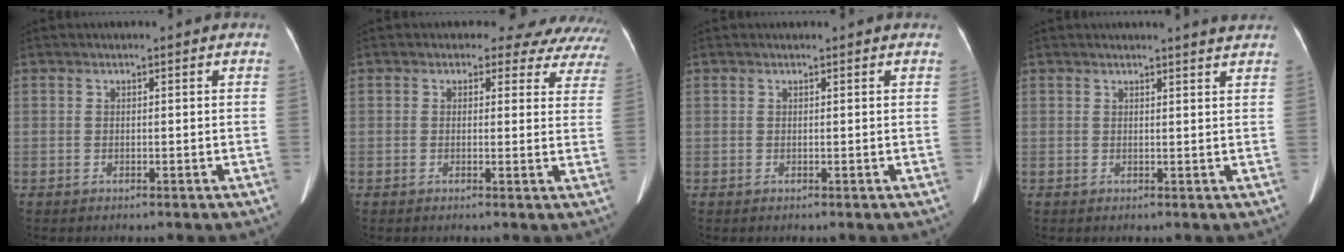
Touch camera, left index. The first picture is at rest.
{"total": 12.5, "force": [11.2, 5.2, 1.8], "torque": [0.017, -0.019, 0.084]}
{"total": 0.5, "force": [0.5, 0.2, 0.1], "torque": [-0.007, 0.007, 0.009]}
{"total": 3.6, "force": [3.4, -0.6, 1.1], "torque": [-0.014, -0.002, 0.030]}